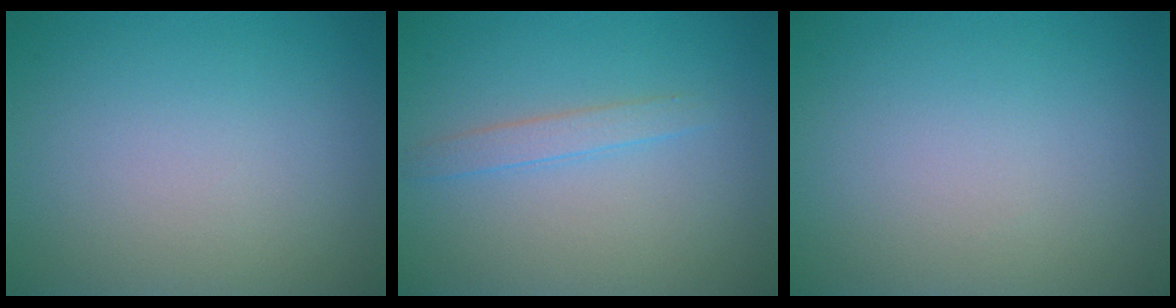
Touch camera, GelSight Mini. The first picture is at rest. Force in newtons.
{"total": 1.5, "press": 1.5, "slide": 0.0}
{"total": 0.0}